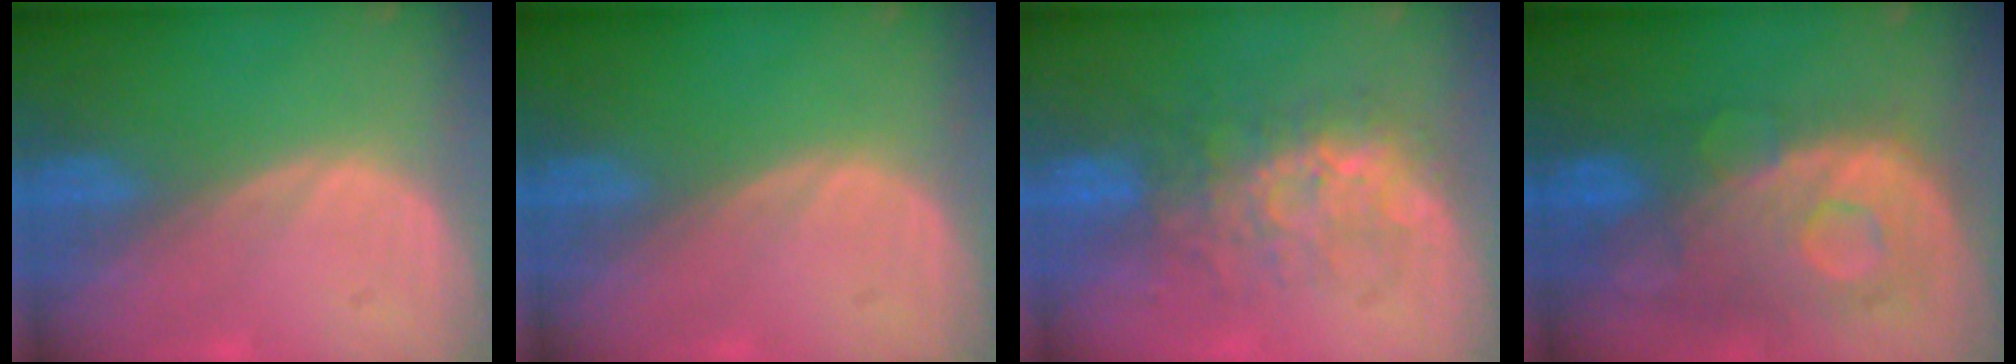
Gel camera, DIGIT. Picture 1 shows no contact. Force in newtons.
{"total": 0.0}
{"total": 8.0, "press": 7.8, "slide": 1.8}
{"total": 11.3, "press": 9.8, "slide": 5.7}